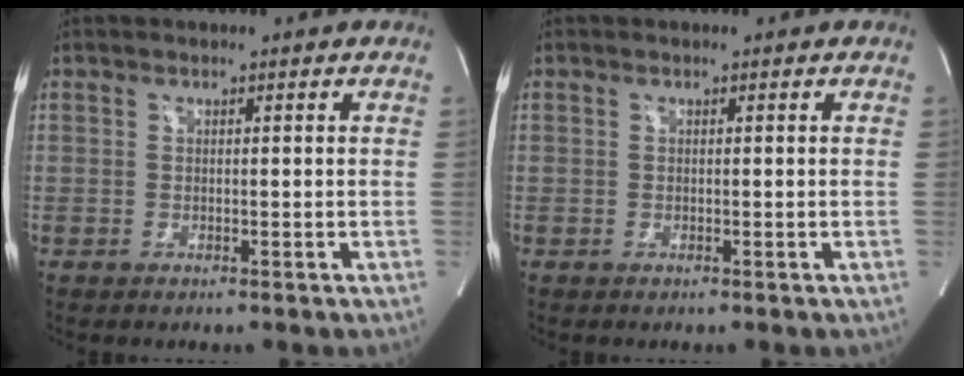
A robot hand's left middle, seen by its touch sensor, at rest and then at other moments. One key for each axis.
{"total": 0.0}